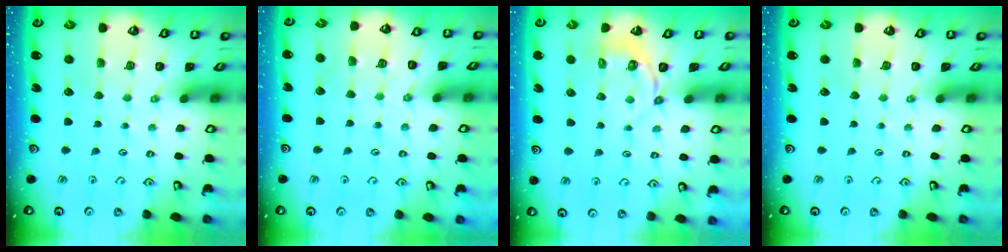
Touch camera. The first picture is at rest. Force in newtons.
{"total": 5.7, "press": 5.6, "slide": 0.8}
{"total": 4.3, "press": 3.3, "slide": 2.7}
{"total": 0.0}